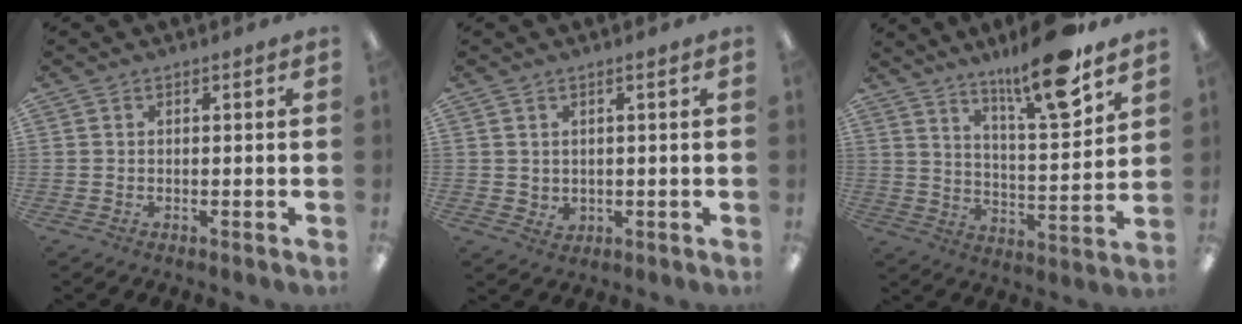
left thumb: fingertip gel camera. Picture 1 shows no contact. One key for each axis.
{"total": 2.3, "fx": 1.5, "fy": 1.6, "fz": 0.6, "tx": -0.015, "ty": -0.003, "tz": 0.027}
{"total": 15.7, "fx": 12.1, "fy": 2.7, "fz": 9.7, "tx": -0.154, "ty": -0.075, "tz": 0.194}